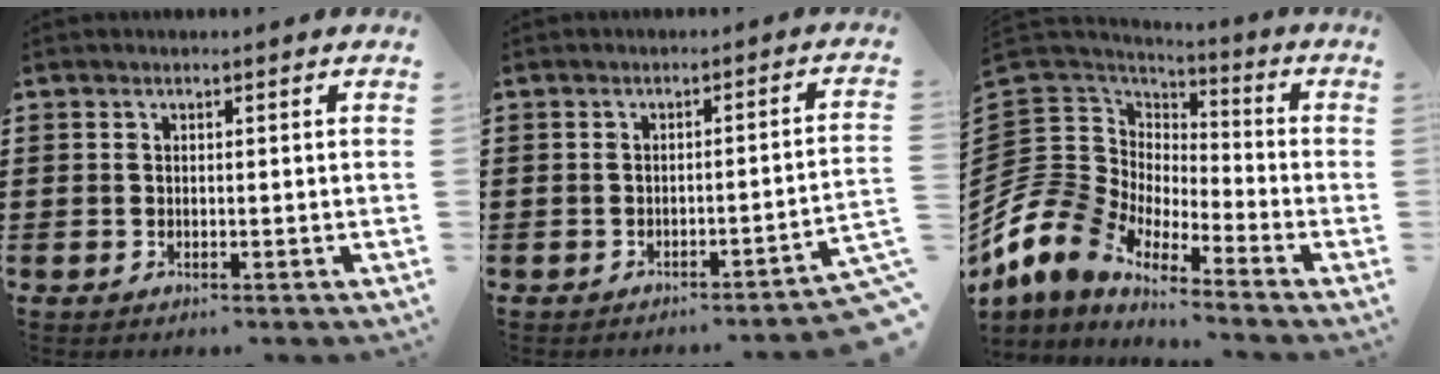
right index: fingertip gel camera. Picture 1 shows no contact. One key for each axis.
{"total": 2.8, "fx": -2.3, "fy": -0.4, "fz": 1.6, "tx": -0.029, "ty": -0.008, "tz": -0.047}
{"total": 9.0, "fx": -6.6, "fy": 5.6, "fz": 2.7, "tx": -0.129, "ty": -0.032, "tz": -0.142}